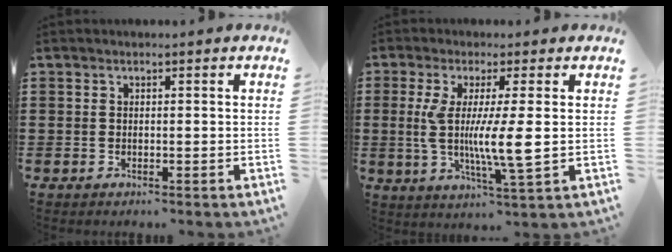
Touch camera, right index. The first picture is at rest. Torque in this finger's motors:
{"motor_torque": [1.34, -0.80, 0.39, 0.21]}